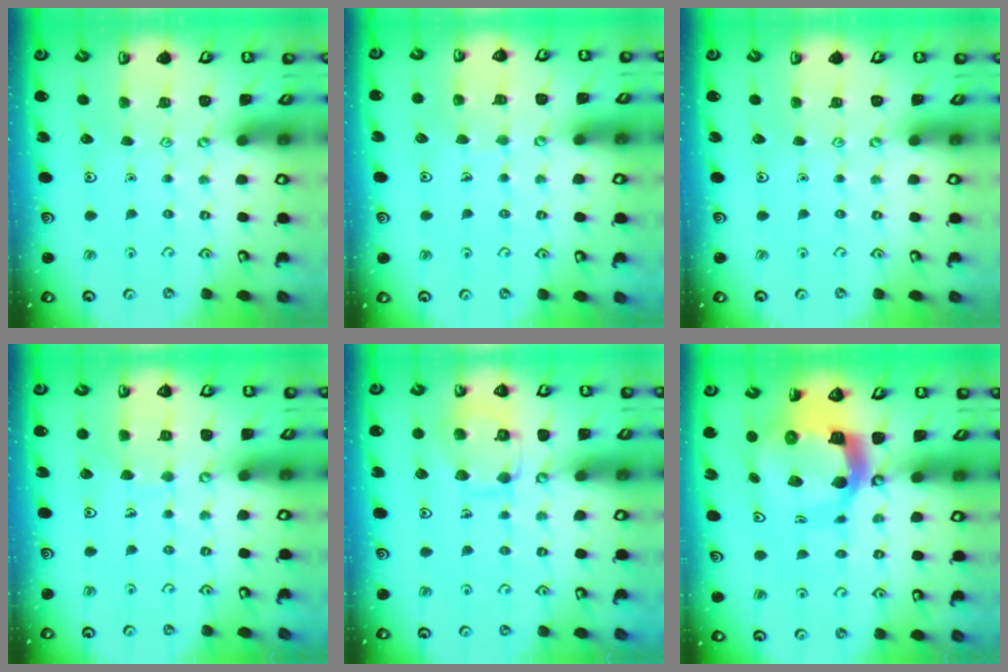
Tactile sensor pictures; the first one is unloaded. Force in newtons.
{"total": 4.5, "press": 4.5, "slide": 0.3}
{"total": 0.0}
{"total": 5.9, "press": 5.9, "slide": 0.5}
{"total": 11.6, "press": 11.6, "slide": 0.5}
{"total": 14.4, "press": 14.3, "slide": 1.6}